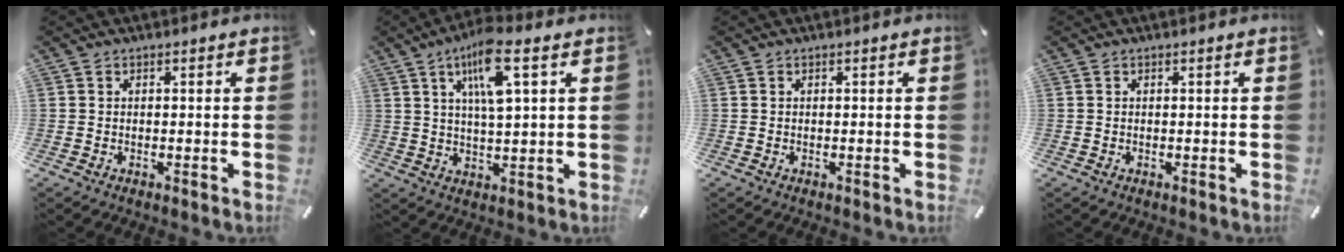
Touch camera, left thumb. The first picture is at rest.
{"total": 10.5, "force": [4.9, 2.4, 9.0], "torque": [-0.166, -0.002, 0.080]}
{"total": 0.0}
{"total": 0.0}